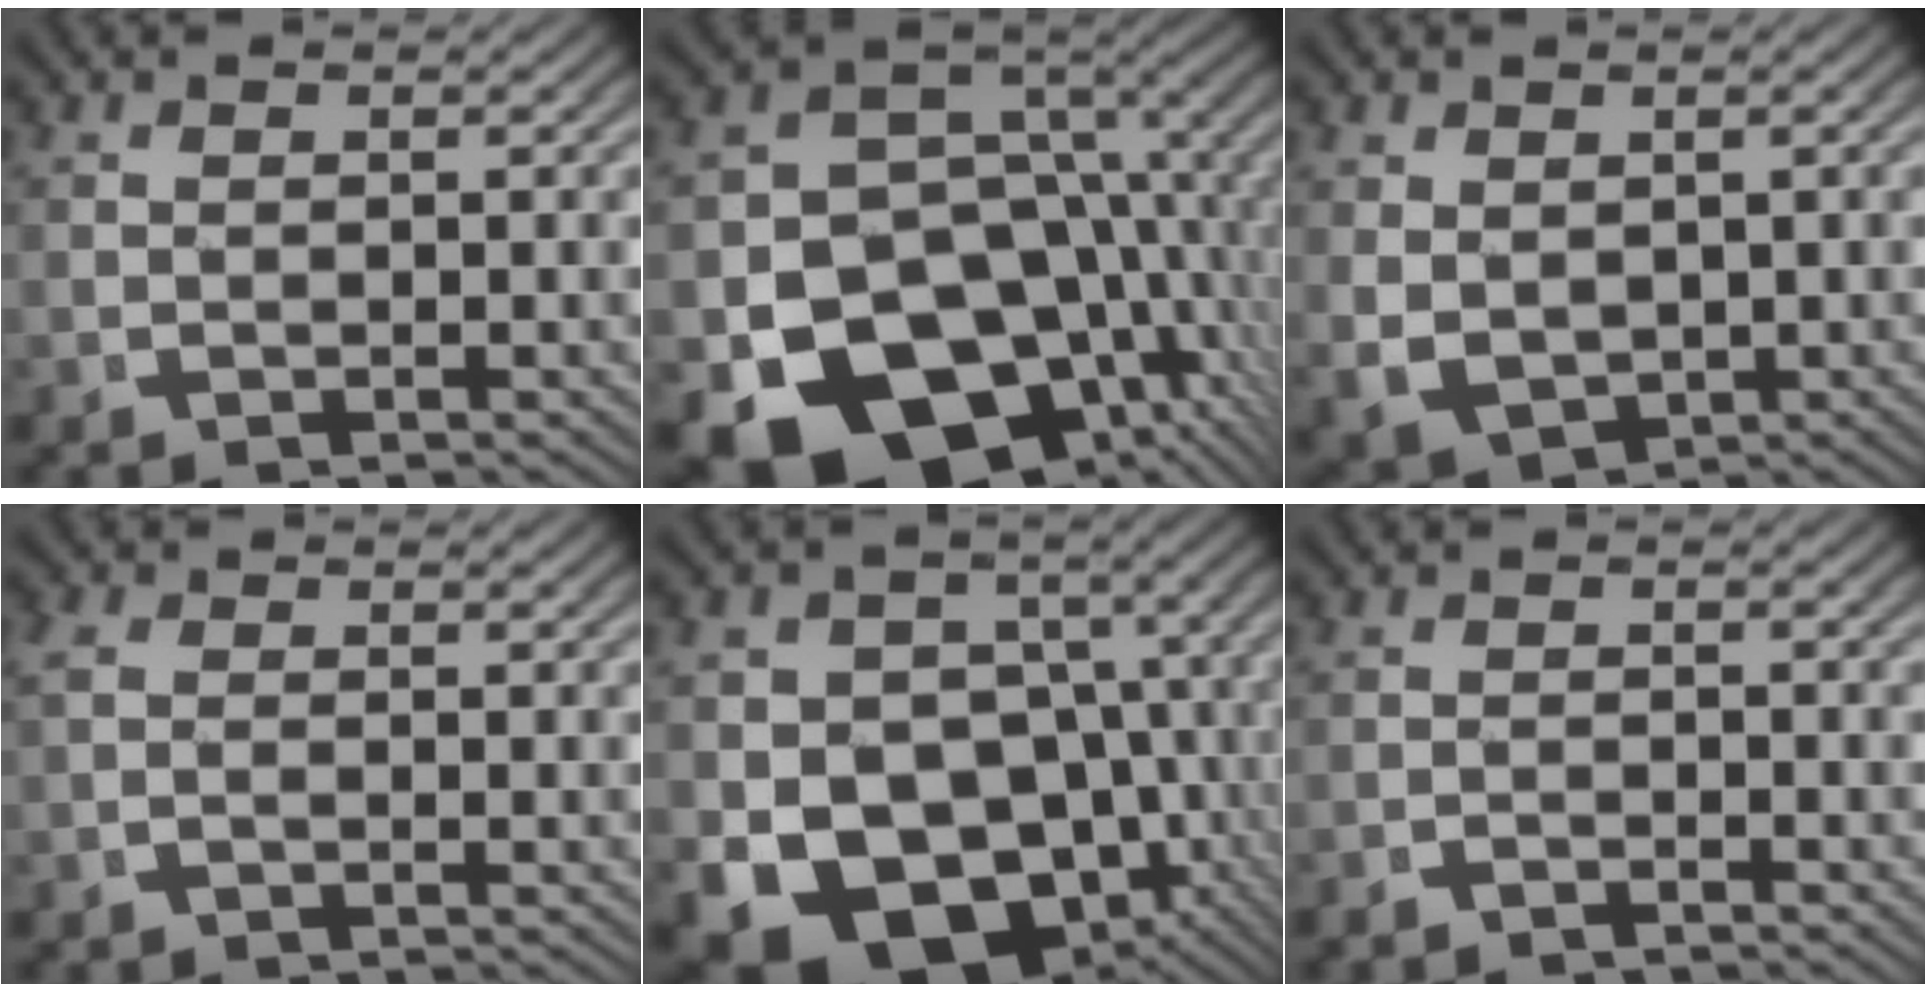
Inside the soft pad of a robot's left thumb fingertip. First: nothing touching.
{"total": 21.4, "force": [-7.6, 15.3, 13.0], "torque": [-0.271, -0.091, -0.092]}
{"total": 5.2, "force": [-1.1, 4.2, 2.9], "torque": [-0.075, -0.038, 0.010]}
{"total": 1.0, "force": [-0.2, 0.8, 0.6], "torque": [-0.022, -0.003, -0.002]}
{"total": 18.0, "force": [-5.8, 13.8, 10.1], "torque": [-0.213, -0.091, -0.064]}
{"total": 1.8, "force": [-1.8, 0.2, 0.0], "torque": [0.005, -0.008, -0.032]}